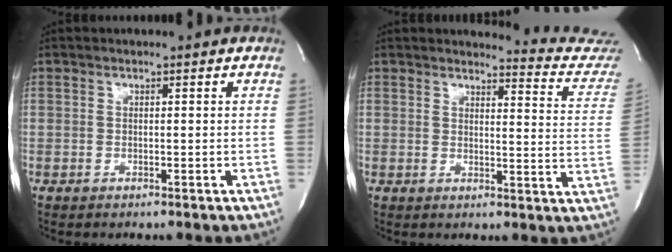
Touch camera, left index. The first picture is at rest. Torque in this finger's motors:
{"motor_torque": [0.42, -0.64, 0.09, 0.00]}